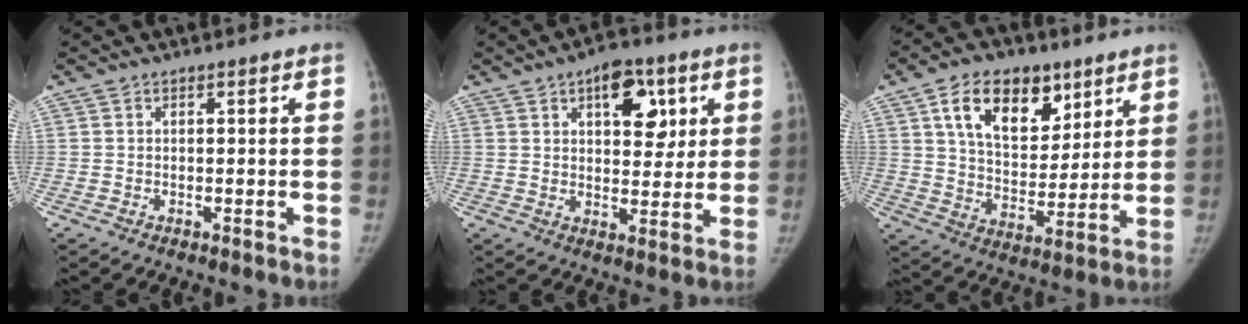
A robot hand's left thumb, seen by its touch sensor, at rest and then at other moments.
{"total": 10.9, "force": [4.5, 6.2, 7.8], "torque": [-0.067, -0.012, 0.061]}
{"total": 16.5, "force": [8.3, 10.1, 10.0], "torque": [-0.121, -0.035, 0.147]}